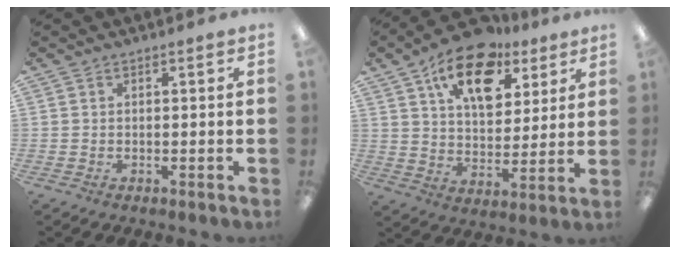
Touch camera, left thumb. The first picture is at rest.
{"total": 16.2, "force": [9.8, 8.9, 9.5], "torque": [-0.145, -0.044, 0.171]}